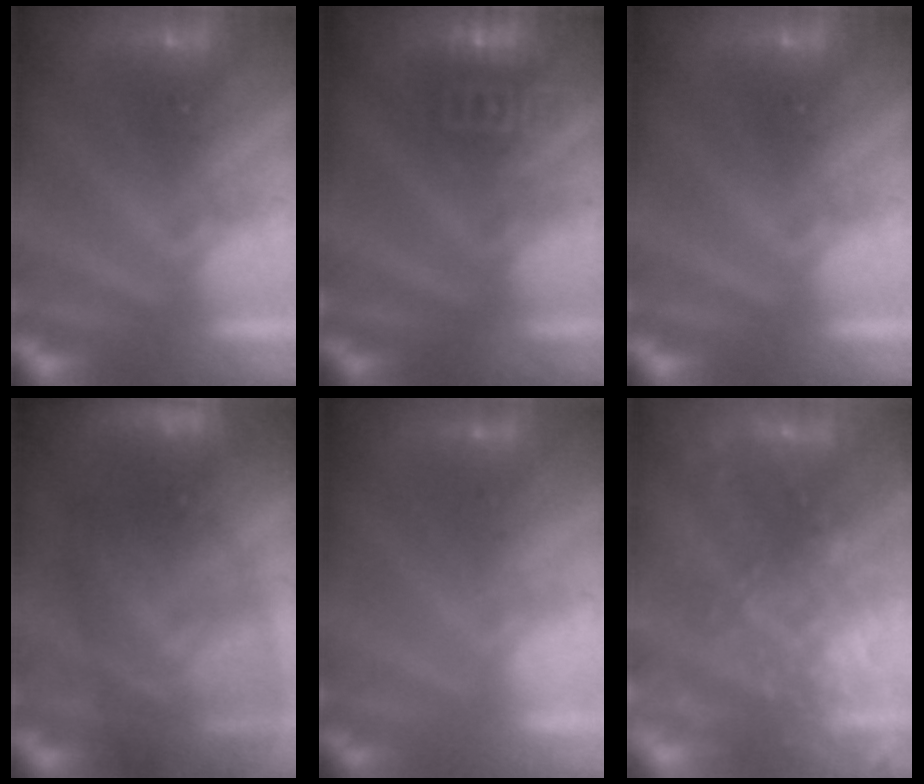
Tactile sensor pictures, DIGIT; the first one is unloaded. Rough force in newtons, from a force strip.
{"total": 3.3}
{"total": 0.0}
{"total": 11.1}
{"total": 1.9}
{"total": 5.6}